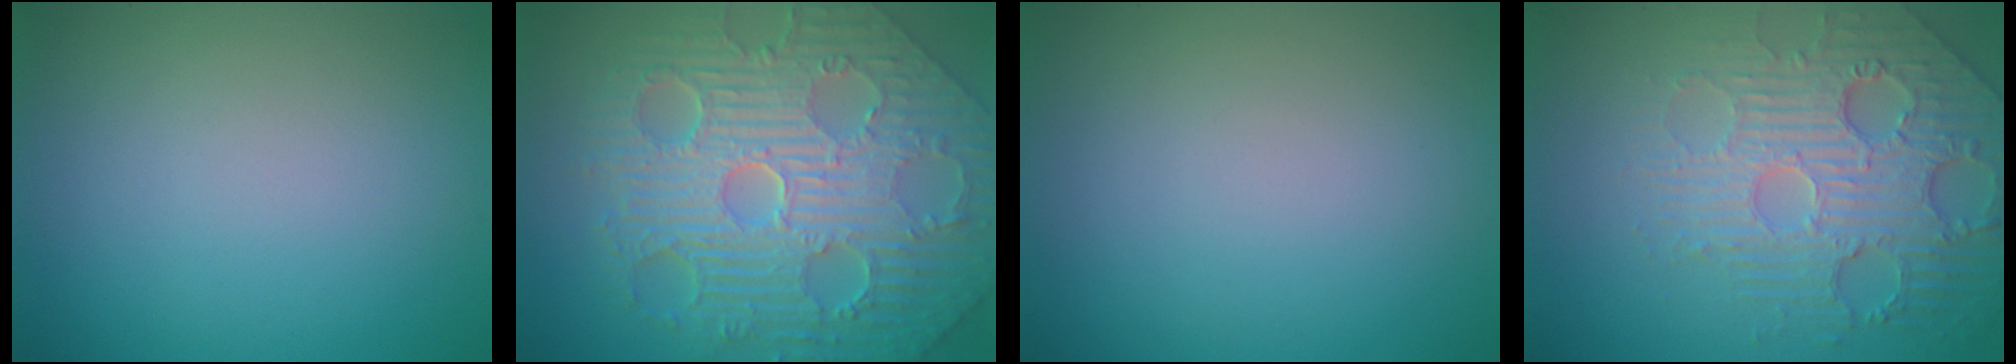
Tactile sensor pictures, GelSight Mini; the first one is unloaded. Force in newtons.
{"total": 11.8, "press": 7.7, "slide": 8.9}
{"total": 0.0}
{"total": 5.9, "press": 4.9, "slide": 3.4}